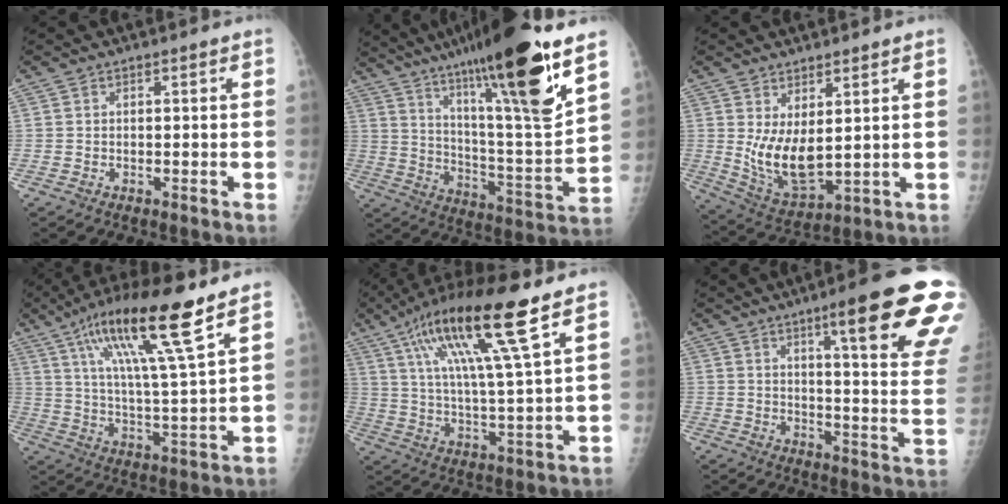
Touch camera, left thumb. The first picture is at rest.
{"total": 26.5, "force": [16.5, 3.0, 20.6], "torque": [-0.318, -0.062, 0.276]}
{"total": 9.6, "force": [1.9, 4.4, 8.3], "torque": [-0.141, -0.035, 0.056]}
{"total": 17.9, "force": [10.4, 1.9, 14.4], "torque": [-0.250, -0.039, 0.186]}
{"total": 19.1, "force": [9.9, 2.2, 16.2], "torque": [-0.292, -0.025, 0.176]}
{"total": 21.9, "force": [12.2, 2.4, 18.0], "torque": [-0.214, -0.049, 0.157]}